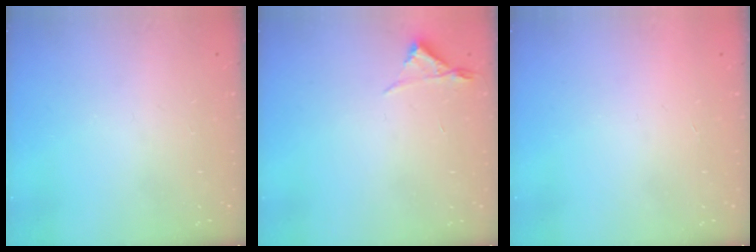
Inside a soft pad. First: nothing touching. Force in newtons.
{"total": 3.0, "press": 2.9, "slide": 0.5}
{"total": 1.5, "press": 1.5, "slide": 0.1}